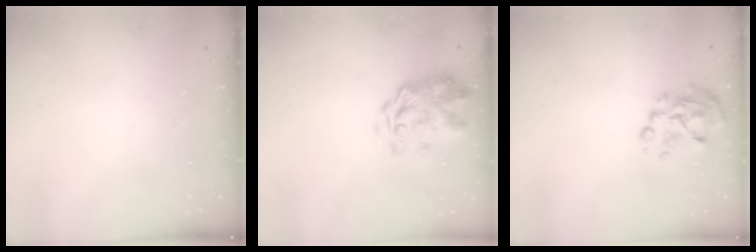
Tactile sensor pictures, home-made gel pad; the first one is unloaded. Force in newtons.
{"total": 3.2, "press": 2.8, "slide": 1.5}
{"total": 7.8, "press": 7.5, "slide": 2.1}